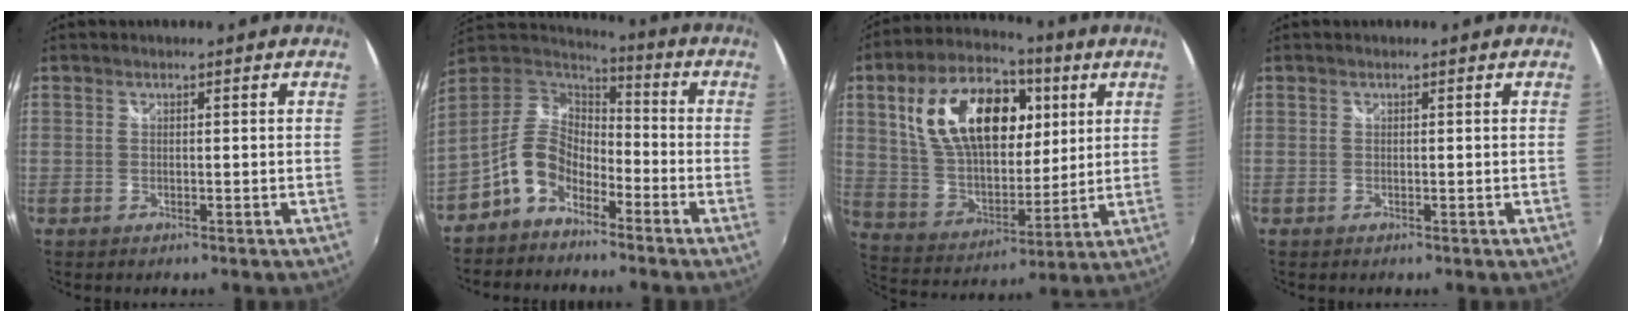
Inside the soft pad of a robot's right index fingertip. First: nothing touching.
{"total": 10.7, "force": [-6.2, 6.6, 5.7], "torque": [-0.123, 0.026, -0.122]}
{"total": 22.3, "force": [7.3, 12.8, 16.7], "torque": [-0.321, 0.023, 0.136]}
{"total": 0.0}